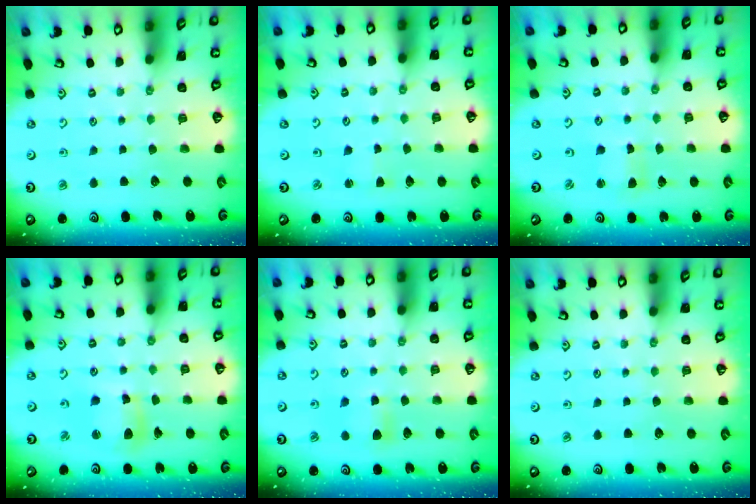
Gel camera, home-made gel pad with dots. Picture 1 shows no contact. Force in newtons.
{"total": 2.2, "press": 2.2, "slide": 0.3}
{"total": 2.2, "press": 2.2, "slide": 0.3}
{"total": 10.3, "press": 10.2, "slide": 1.2}
{"total": 5.2, "press": 5.2, "slide": 0.6}
{"total": 0.0}